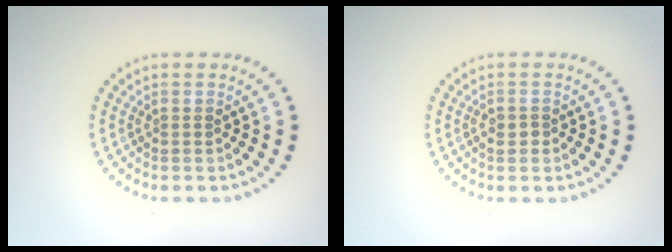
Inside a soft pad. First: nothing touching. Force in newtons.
{"total": 1.3, "press": 1.2, "slide": 0.6}